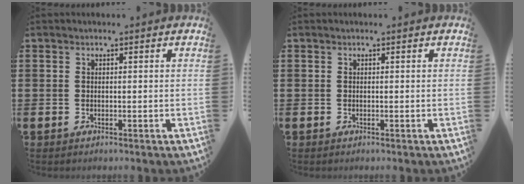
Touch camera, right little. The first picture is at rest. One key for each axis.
{"total": 0.0}